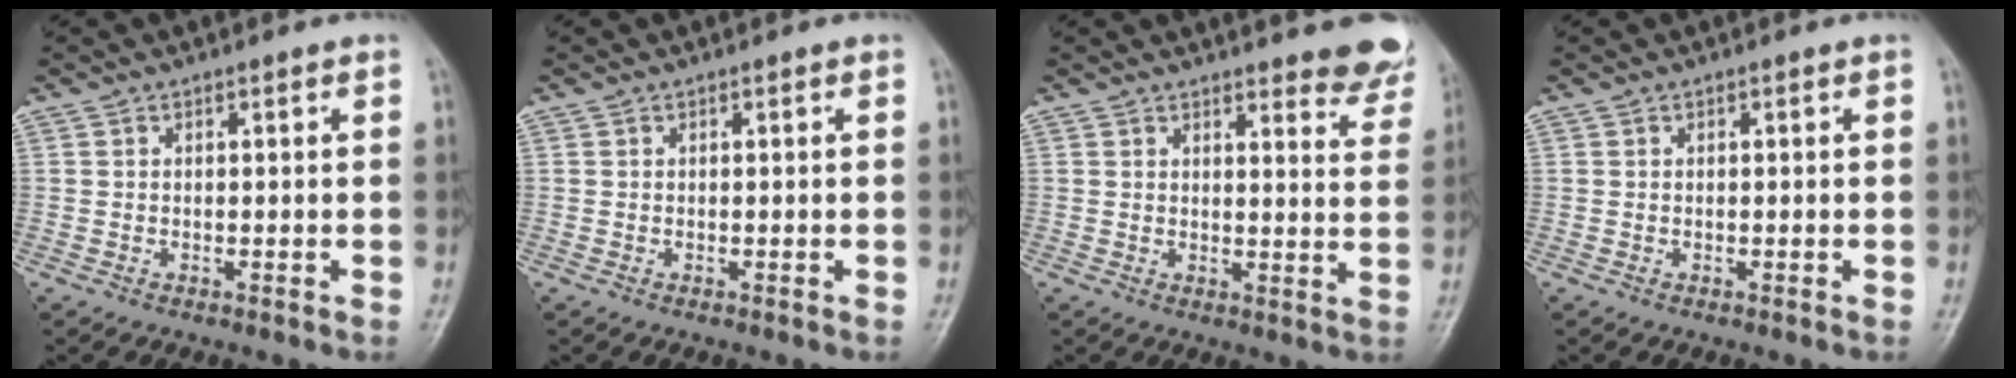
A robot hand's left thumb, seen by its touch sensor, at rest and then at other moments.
{"total": 0.0}
{"total": 9.9, "force": [8.6, 2.6, 4.2], "torque": [-0.012, -0.049, 0.084]}
{"total": 0.0}